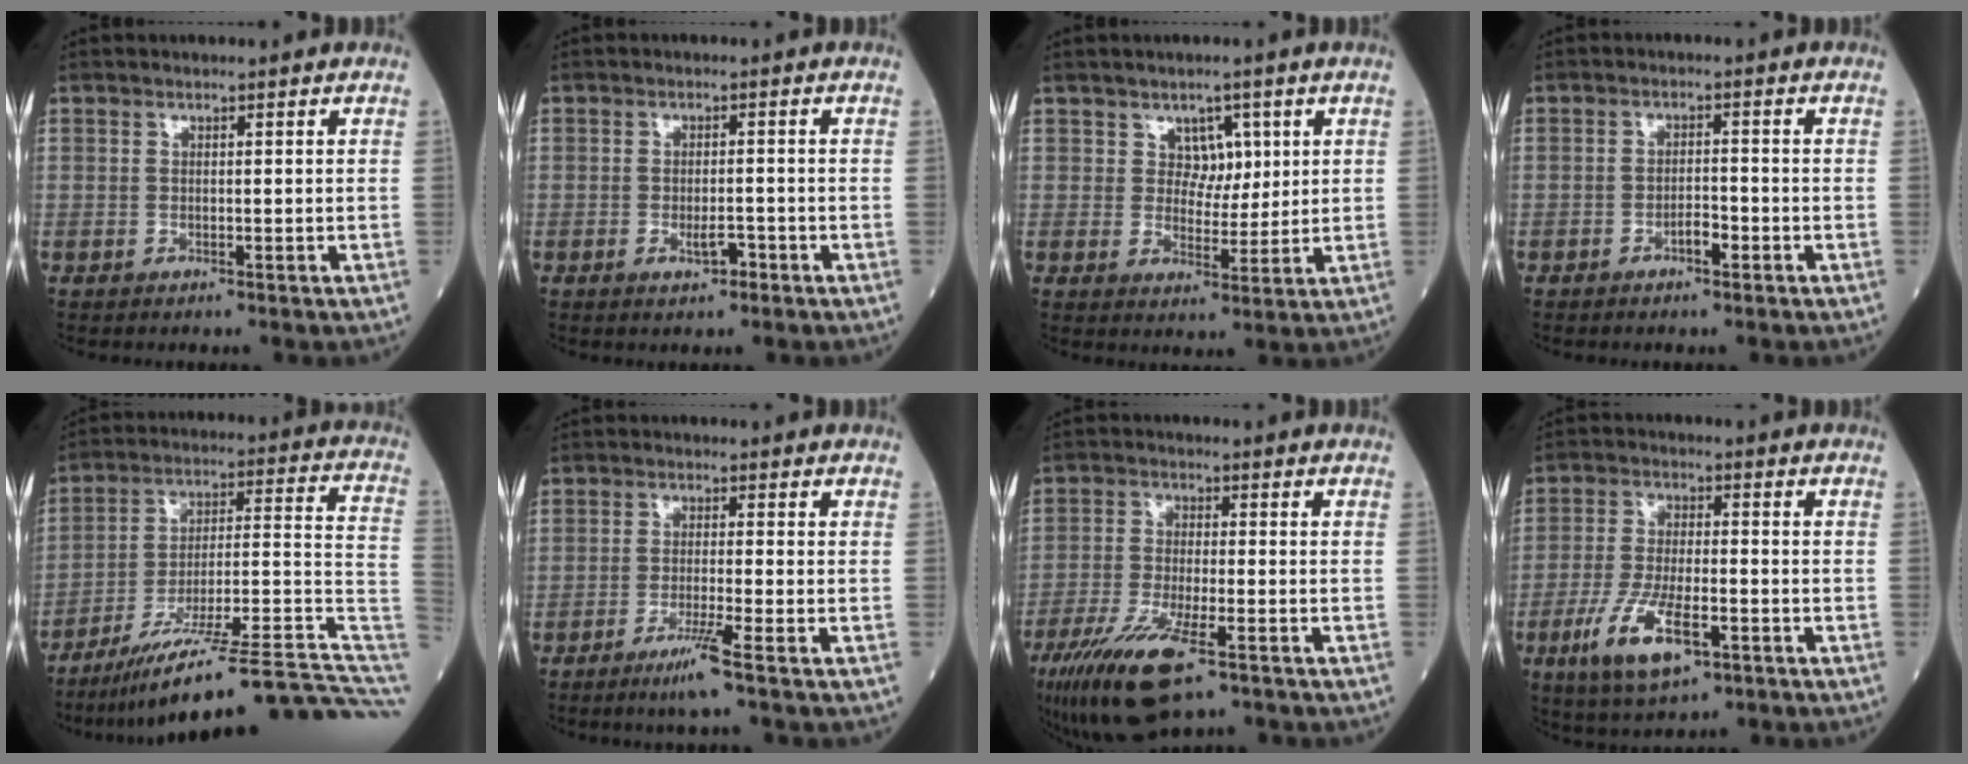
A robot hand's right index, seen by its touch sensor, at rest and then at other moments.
{"total": 2.4, "force": [-1.2, 0.9, 1.8], "torque": [-0.030, 0.002, -0.017]}
{"total": 4.2, "force": [1.8, 3.1, 2.1], "torque": [-0.020, 0.002, 0.029]}
{"total": 2.2, "force": [-1.3, 0.8, 1.7], "torque": [-0.025, 0.003, -0.022]}
{"total": 26.7, "force": [-20.4, 1.7, 17.2], "torque": [-0.166, 0.016, -0.308]}
{"total": 4.5, "force": [-2.8, -1.1, 3.4], "torque": [-0.065, -0.013, -0.057]}
{"total": 12.1, "force": [-7.2, 2.5, 9.3], "torque": [-0.179, -0.029, -0.124]}
{"total": 10.1, "force": [-4.7, 3.0, 8.4], "torque": [-0.174, -0.015, -0.080]}